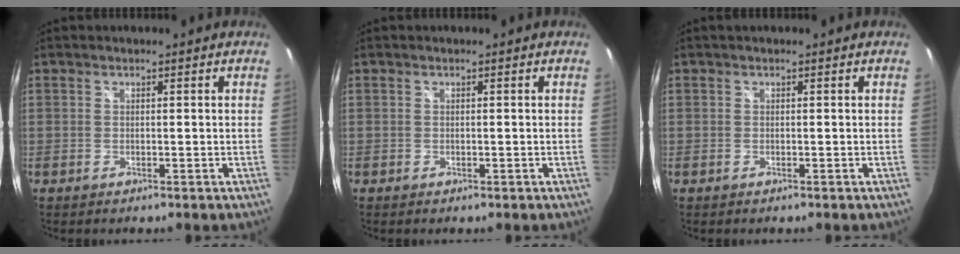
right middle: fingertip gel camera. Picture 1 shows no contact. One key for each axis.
{"total": 0.0}
{"total": 0.7, "fx": 0.3, "fy": 0.4, "fz": 0.4, "tx": -0.009, "ty": 0.004, "tz": 0.002}